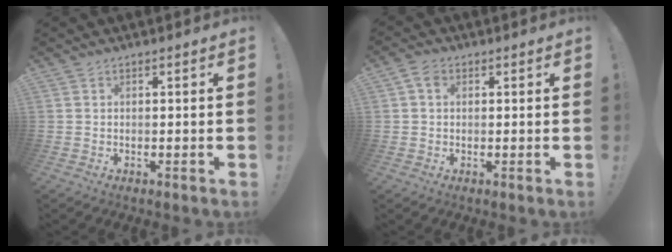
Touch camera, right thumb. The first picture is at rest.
{"total": 3.7, "force": [1.1, 2.7, 2.4], "torque": [-0.043, 0.006, 0.020]}